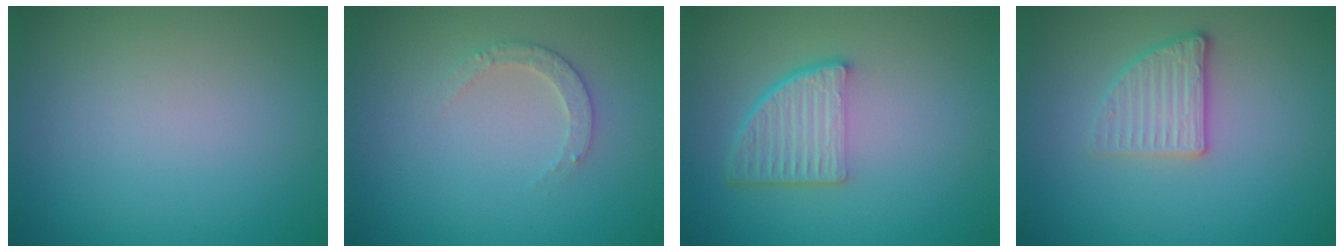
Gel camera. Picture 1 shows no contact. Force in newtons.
{"total": 1.8, "press": 1.8, "slide": 0.4}
{"total": 4.8, "press": 3.3, "slide": 3.5}
{"total": 2.6, "press": 2.4, "slide": 1.0}